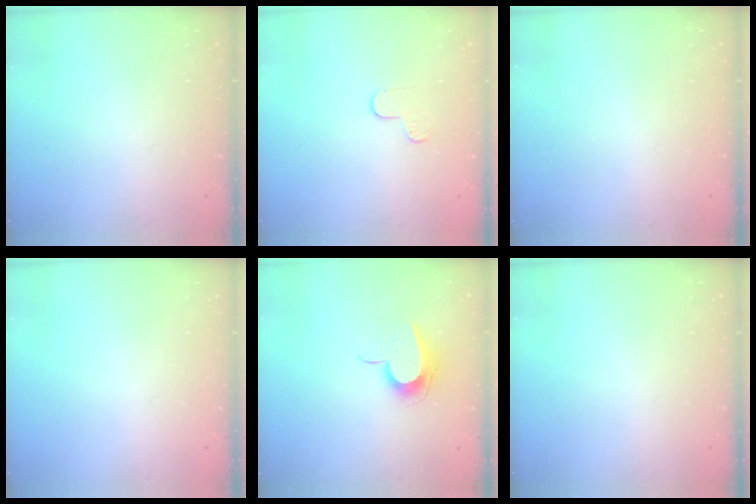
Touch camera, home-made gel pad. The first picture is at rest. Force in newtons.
{"total": 3.8, "press": 3.8, "slide": 0.3}
{"total": 0.8, "press": 0.5, "slide": 0.6}
{"total": 0.0}
{"total": 9.2, "press": 9.2, "slide": 0.8}
{"total": 0.0}